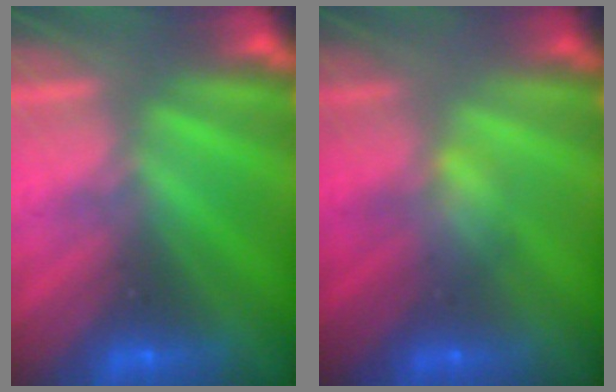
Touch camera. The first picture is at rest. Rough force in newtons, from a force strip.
{"total": 2.6}